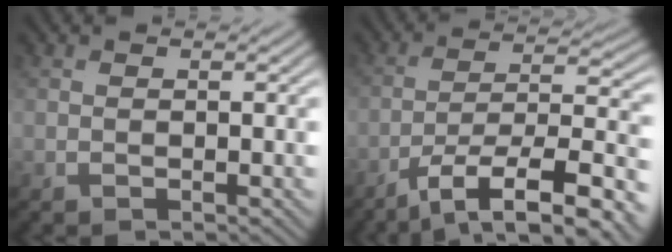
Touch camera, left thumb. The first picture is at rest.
{"total": 12.7, "force": [-7.6, 3.9, 9.3], "torque": [-0.159, -0.009, -0.120]}